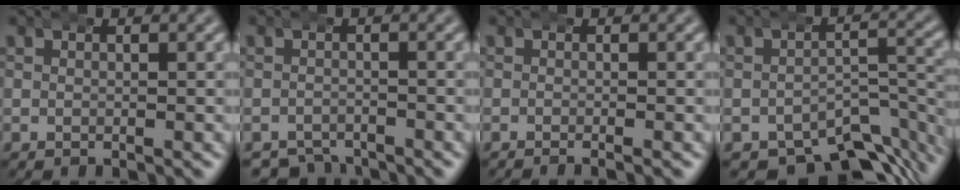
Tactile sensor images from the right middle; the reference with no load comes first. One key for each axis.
{"total": 4.0, "fx": -3.8, "fy": 1.4, "fz": 0.4, "tx": -0.001, "ty": -0.019, "tz": -0.058}
{"total": 1.2, "fx": -1.1, "fy": -0.1, "fz": 0.5, "tx": -0.002, "ty": -0.001, "tz": -0.020}
{"total": 10.7, "fx": -8.4, "fy": 4.4, "fz": 5.0, "tx": -0.038, "ty": -0.014, "tz": -0.120}